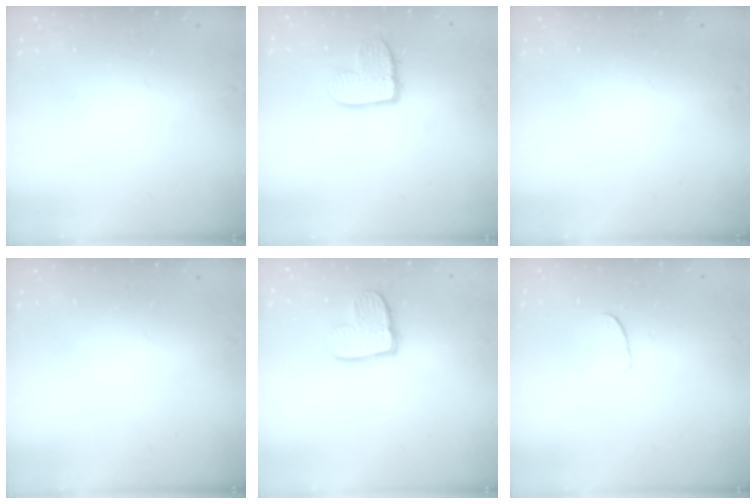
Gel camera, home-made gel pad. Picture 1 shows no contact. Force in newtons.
{"total": 9.8, "press": 9.8, "slide": 0.5}
{"total": 0.0}
{"total": 0.0}
{"total": 10.6, "press": 10.6, "slide": 0.8}
{"total": 5.4, "press": 5.4, "slide": 0.3}